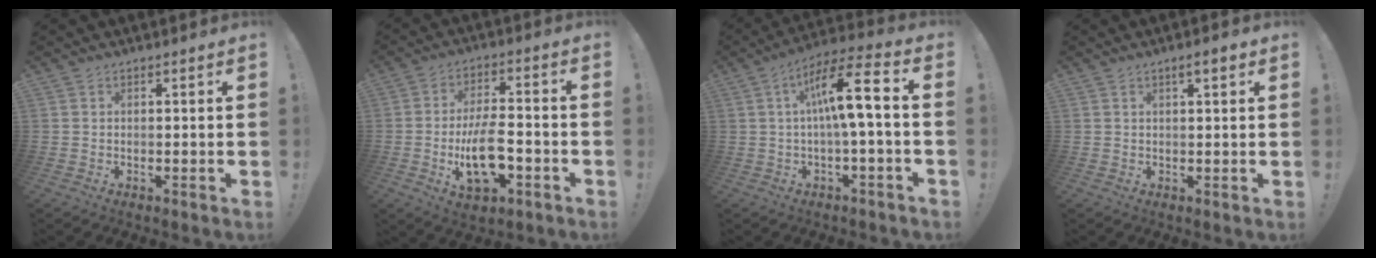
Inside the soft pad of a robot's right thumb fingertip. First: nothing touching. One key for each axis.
{"total": 13.7, "fx": -3.8, "fy": 6.6, "fz": 11.4, "tx": -0.197, "ty": 0.011, "tz": -0.064}
{"total": 14.1, "fx": 0.8, "fy": 2.8, "fz": 13.8, "tx": -0.224, "ty": 0.009, "tz": 0.004}
{"total": 3.4, "fx": 1.6, "fy": 0.8, "fz": 2.8, "tx": -0.035, "ty": -0.005, "tz": 0.022}